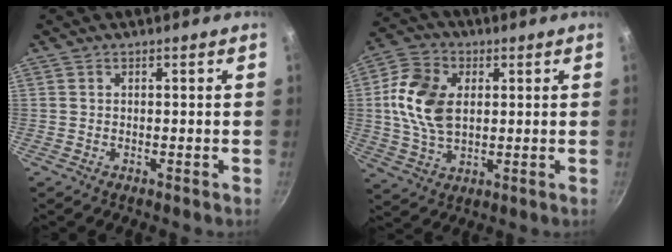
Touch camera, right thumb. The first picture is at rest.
{"total": 13.1, "force": [1.9, 8.7, 9.6], "torque": [-0.168, 0.002, 0.030]}